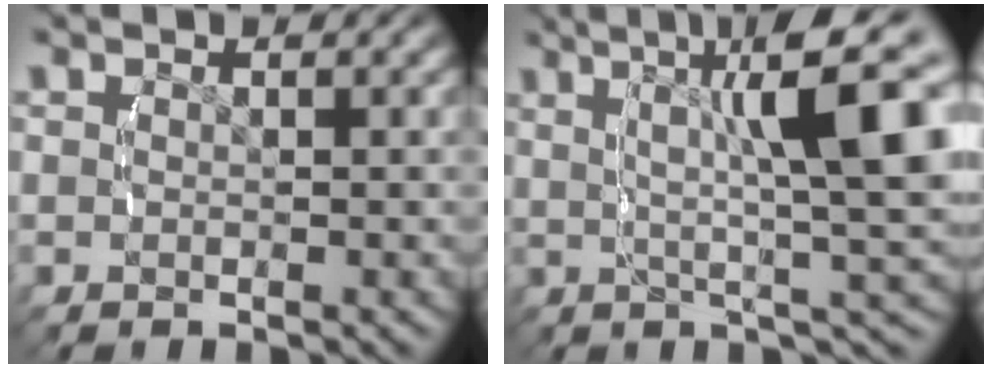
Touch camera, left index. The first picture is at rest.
{"total": 11.2, "force": [3.9, 2.7, 10.2], "torque": [-0.119, 0.037, 0.049]}